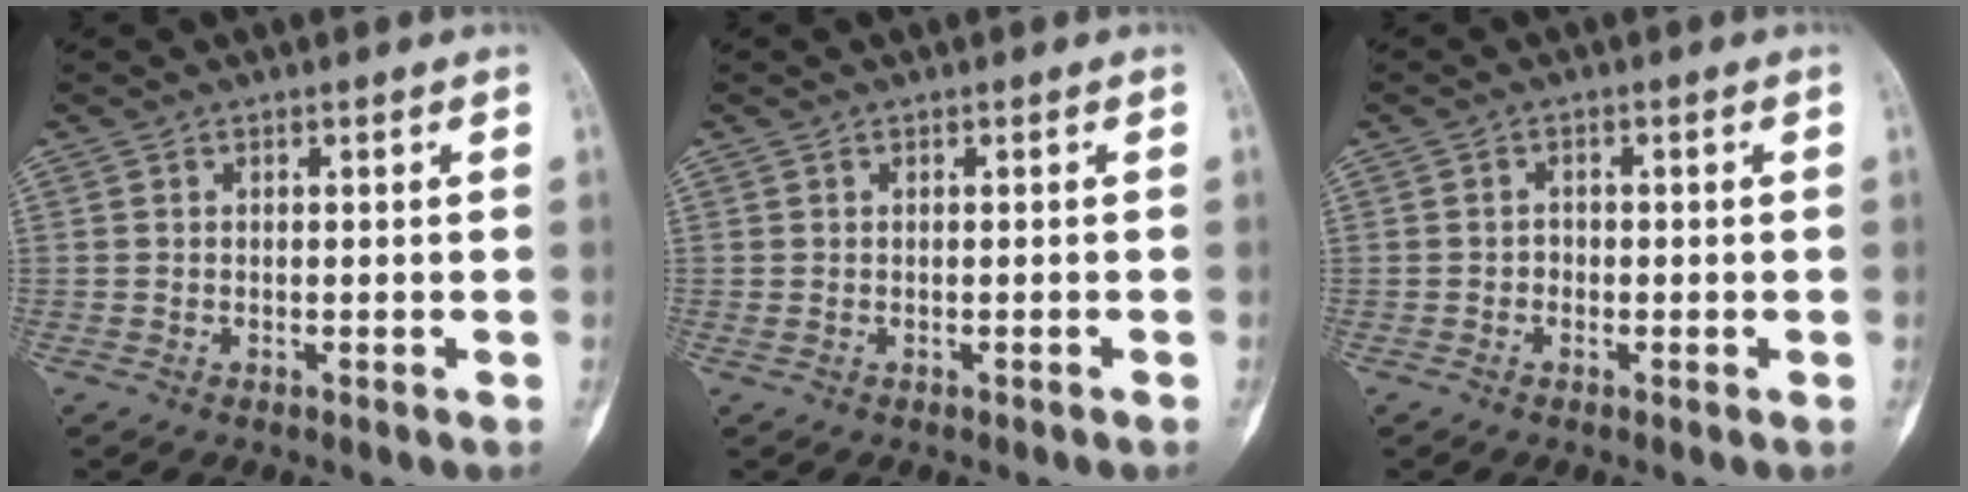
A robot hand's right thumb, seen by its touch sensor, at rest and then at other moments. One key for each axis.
{"total": 0.5, "fx": -0.1, "fy": 0.2, "fz": 0.5, "tx": -0.018, "ty": 0.006, "tz": 0.005}
{"total": 1.3, "fx": -0.6, "fy": 1.1, "fz": 0.4, "tx": 0.004, "ty": 0.006, "tz": -0.015}